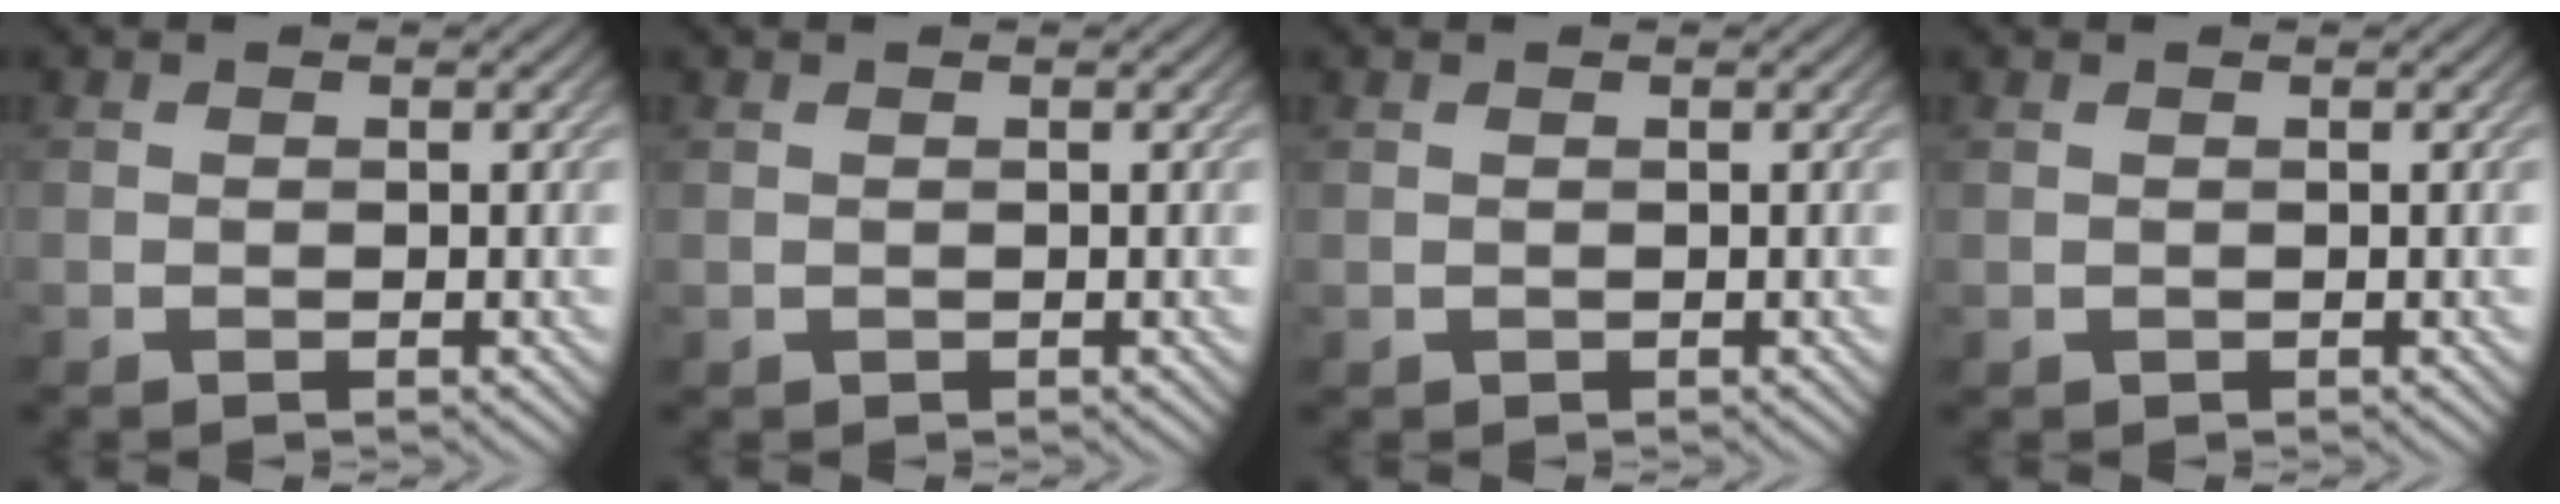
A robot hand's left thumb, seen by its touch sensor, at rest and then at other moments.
{"total": 0.0}
{"total": 0.0}
{"total": 0.0}